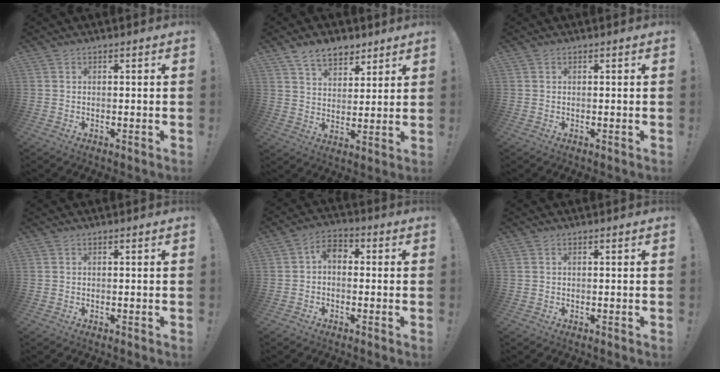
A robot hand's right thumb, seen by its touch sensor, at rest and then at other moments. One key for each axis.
{"total": 9.4, "fx": 6.6, "fy": 5.6, "fz": 3.6, "tx": -0.054, "ty": -0.034, "tz": 0.128}
{"total": 0.0}
{"total": 0.0}
{"total": 4.9, "fx": -0.5, "fy": 3.4, "fz": 3.5, "tx": -0.072, "ty": 0.013, "tz": -0.010}
{"total": 0.0}